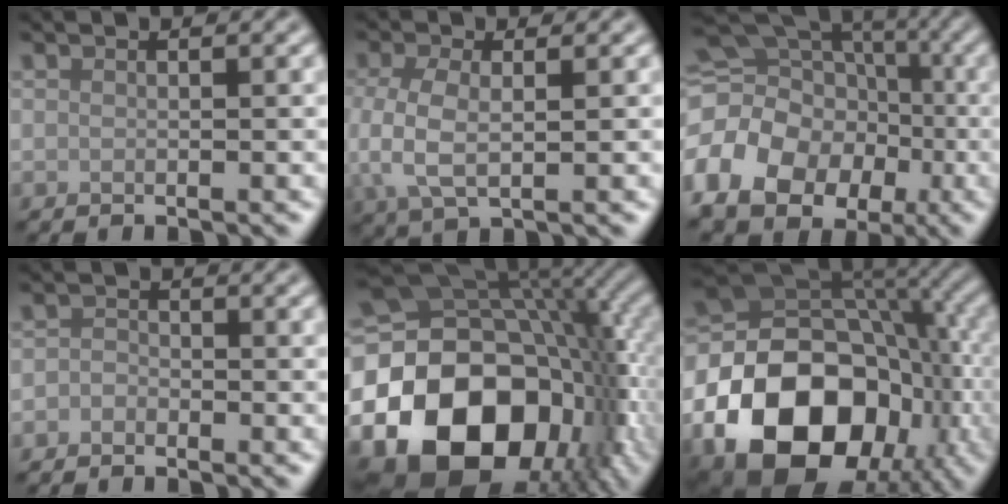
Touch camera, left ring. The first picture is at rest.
{"total": 4.4, "force": [-0.3, 2.3, 3.8], "torque": [-0.092, -0.007, -0.006]}
{"total": 15.6, "force": [-4.7, 12.7, 7.8], "torque": [-0.171, -0.007, -0.092]}
{"total": 1.1, "force": [-0.8, 0.8, 0.3], "torque": [-0.004, 0.002, -0.019]}
{"total": 20.5, "force": [-5.7, 15.1, 12.7], "torque": [-0.234, -0.028, -0.087]}
{"total": 18.8, "force": [-6.5, 13.9, 10.8], "torque": [-0.189, -0.030, -0.108]}